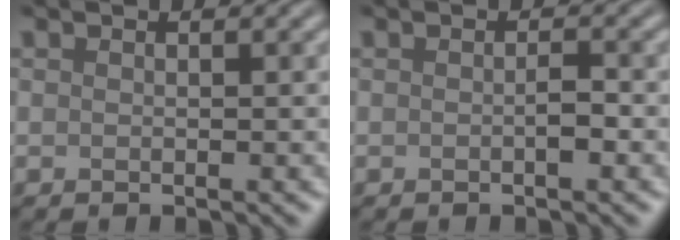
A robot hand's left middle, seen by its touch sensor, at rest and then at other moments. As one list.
[{"total": 1.0, "force": [-0.3, 0.2, 1.0], "torque": [-0.017, 0.003, -0.005]}]